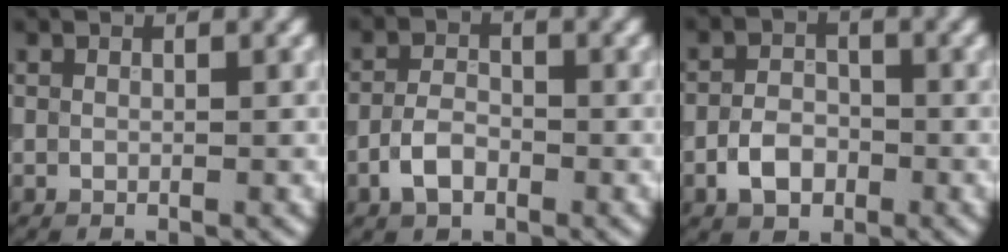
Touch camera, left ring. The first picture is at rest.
{"total": 2.8, "force": [-1.4, 1.6, 1.8], "torque": [-0.033, 0.005, -0.033]}
{"total": 3.3, "force": [-1.5, 2.2, 1.9], "torque": [-0.030, 0.004, -0.033]}